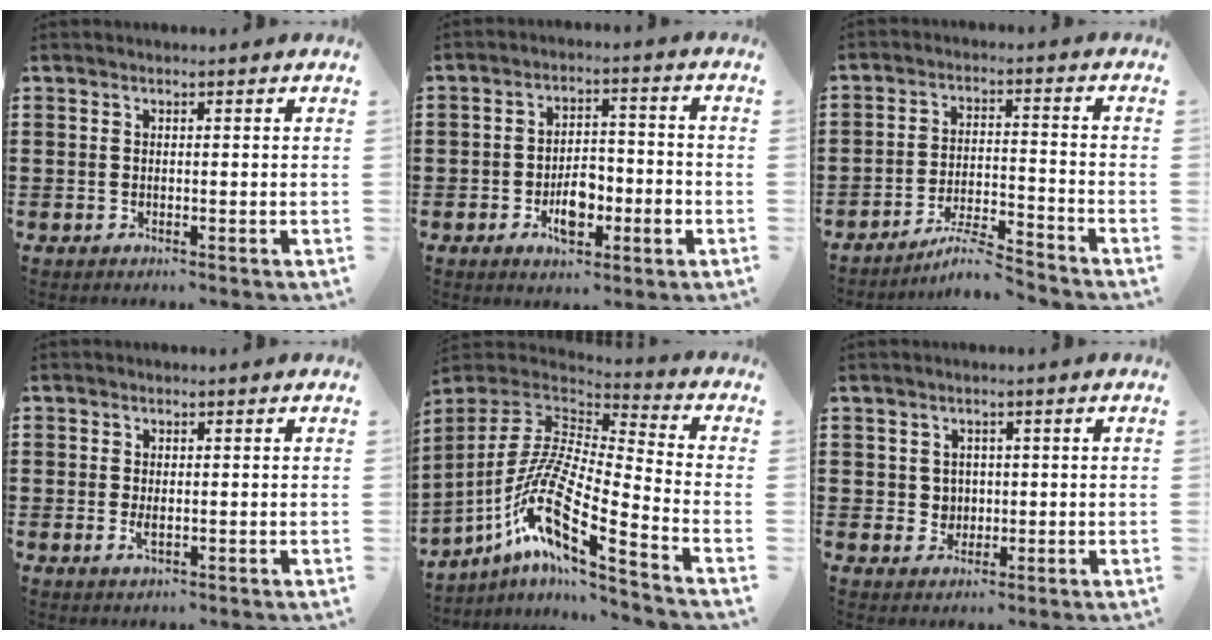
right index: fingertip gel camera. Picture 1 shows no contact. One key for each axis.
{"total": 6.2, "fx": -2.5, "fy": 2.9, "fz": 4.9, "tx": -0.080, "ty": 0.003, "tz": -0.044}
{"total": 6.1, "fx": -5.7, "fy": 0.1, "fz": 2.2, "tx": -0.052, "ty": -0.008, "tz": -0.112}
{"total": 1.3, "fx": -0.1, "fy": 0.6, "fz": 1.1, "tx": -0.023, "ty": -0.002, "tz": 0.000}
{"total": 12.4, "fx": -6.9, "fy": 1.6, "fz": 10.1, "tx": -0.236, "ty": -0.024, "tz": -0.152}
{"total": 2.2, "fx": 0.4, "fy": 2.1, "fz": 0.5, "tx": -0.020, "ty": 0.008, "tz": 0.006}